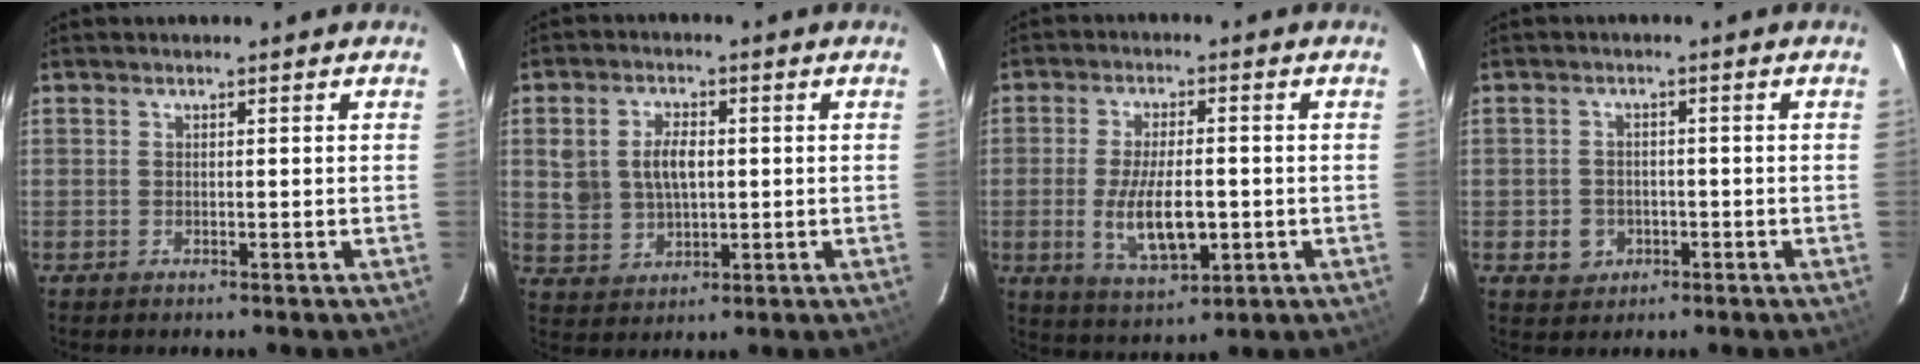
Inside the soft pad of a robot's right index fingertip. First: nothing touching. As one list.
[{"total": 7.8, "force": [1.0, 5.4, 5.5], "torque": [-0.112, 0.013, 0.030]}, {"total": 10.3, "force": [-1.9, 4.1, 9.3], "torque": [-0.182, -0.015, -0.026]}, {"total": 4.0, "force": [-1.4, 3.7, 1.0], "torque": [-0.028, 0.007, -0.014]}]